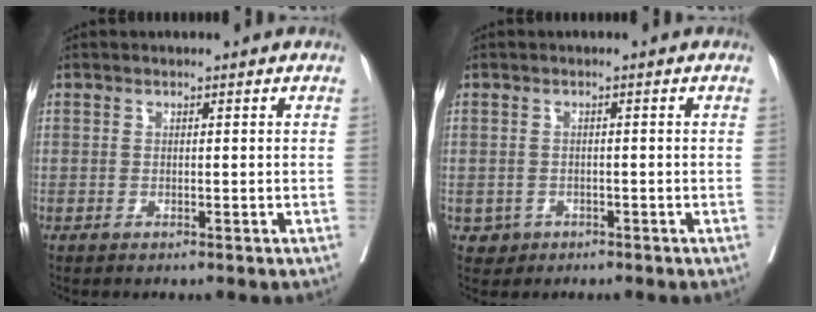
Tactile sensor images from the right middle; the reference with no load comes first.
{"total": 1.8, "force": [-0.8, 1.6, 0.1], "torque": [0.000, 0.007, -0.010]}